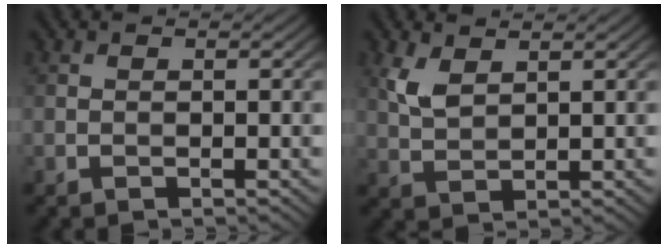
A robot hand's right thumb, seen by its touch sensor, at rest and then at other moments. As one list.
[{"total": 3.5, "force": [1.9, 1.7, 2.3], "torque": [-0.065, 0.000, 0.044]}]